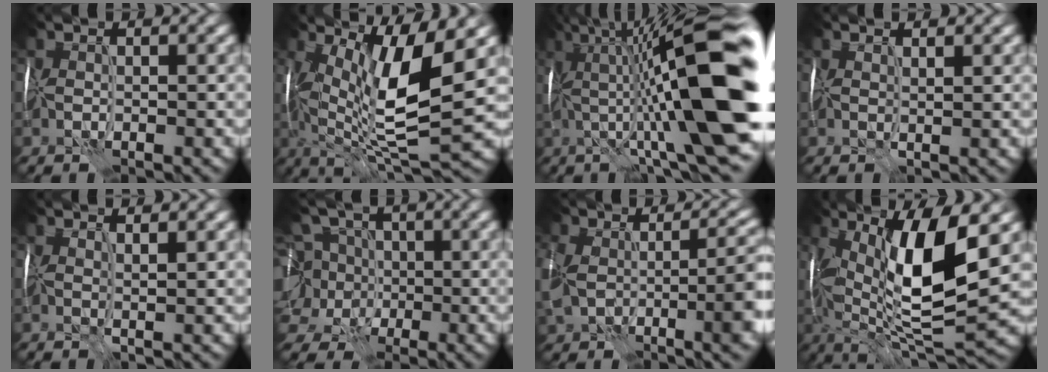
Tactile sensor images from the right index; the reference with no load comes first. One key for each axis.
{"total": 11.1, "fx": 1.9, "fy": 2.8, "fz": 10.5, "tx": -0.190, "ty": -0.006, "tz": 0.037}
{"total": 16.6, "fx": 1.2, "fy": 3.1, "fz": 16.3, "tx": -0.220, "ty": 0.027, "tz": 0.026}
{"total": 1.1, "fx": 0.7, "fy": 0.3, "fz": 0.8, "tx": -0.010, "ty": -0.004, "tz": 0.014}
{"total": 1.7, "fx": 1.0, "fy": 0.3, "fz": 1.4, "tx": -0.020, "ty": -0.002, "tz": 0.018}
{"total": 10.4, "fx": 1.0, "fy": 8.9, "fz": 5.4, "tx": -0.106, "ty": 0.033, "tz": -0.024}
{"total": 10.1, "fx": -1.7, "fy": 5.6, "fz": 8.2, "tx": -0.168, "ty": -0.020, "tz": -0.022}
{"total": 12.1, "fx": 2.4, "fy": 3.5, "fz": 11.4, "tx": -0.206, "ty": -0.006, "tz": 0.049}